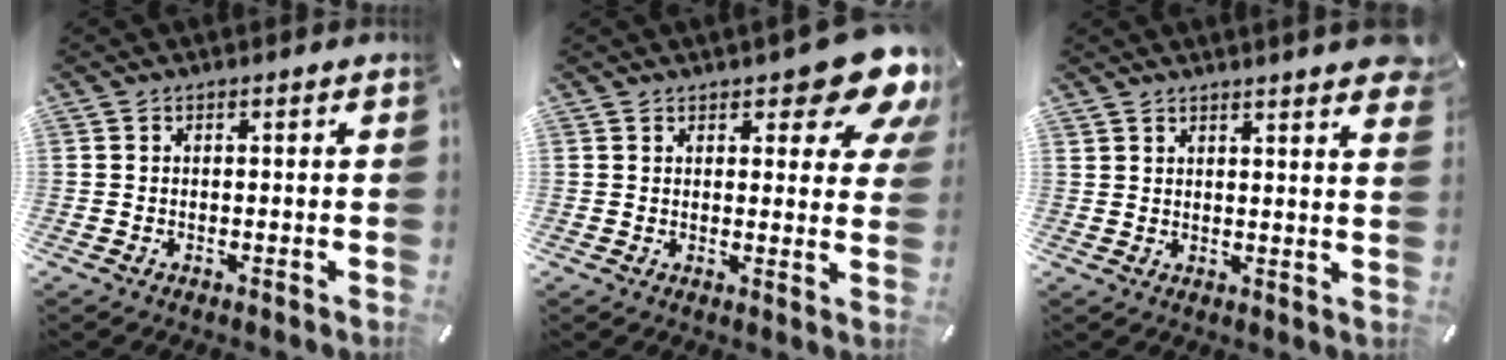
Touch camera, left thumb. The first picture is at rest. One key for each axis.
{"total": 11.4, "fx": 7.7, "fy": 4.8, "fz": 6.9, "tx": -0.068, "ty": -0.058, "tz": 0.132}
{"total": 4.0, "fx": 3.6, "fy": 0.5, "fz": 1.7, "tx": -0.026, "ty": -0.020, "tz": 0.063}